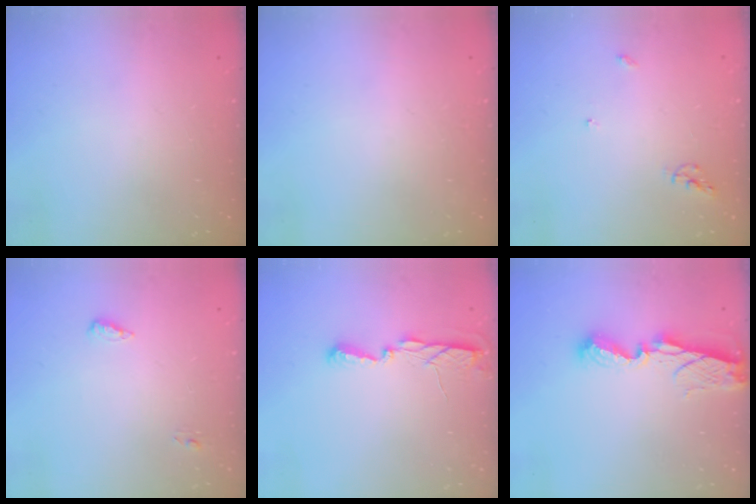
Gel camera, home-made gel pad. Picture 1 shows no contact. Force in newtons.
{"total": 0.0}
{"total": 5.6, "press": 5.6, "slide": 0.7}
{"total": 4.9, "press": 4.6, "slide": 1.5}
{"total": 5.5, "press": 5.5, "slide": 0.6}
{"total": 8.4, "press": 8.4, "slide": 1.1}